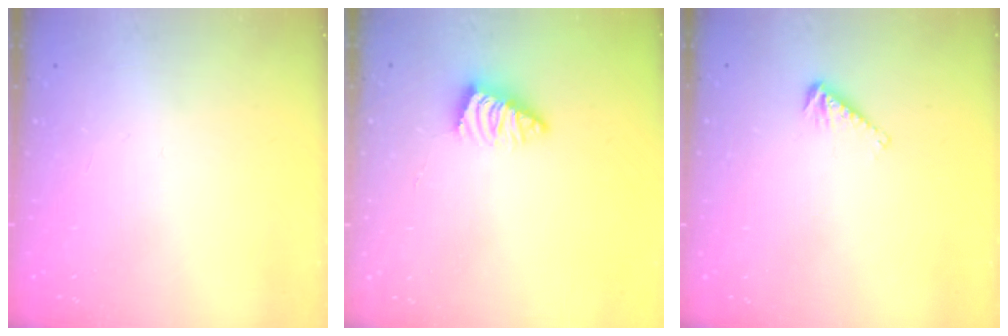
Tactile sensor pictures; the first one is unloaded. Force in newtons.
{"total": 3.5, "press": 3.5, "slide": 0.5}
{"total": 4.1, "press": 4.0, "slide": 0.6}